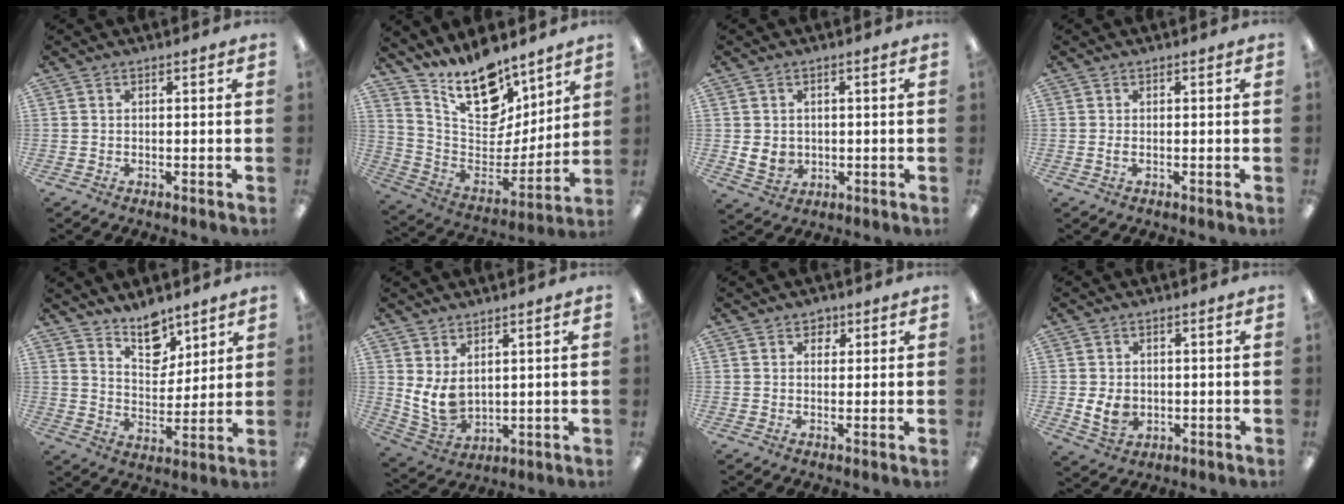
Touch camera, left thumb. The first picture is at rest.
{"total": 18.2, "force": [13.6, 8.9, 8.3], "torque": [-0.145, -0.102, 0.247]}
{"total": 4.6, "force": [0.4, 4.1, 2.0], "torque": [-0.031, -0.004, 0.009]}
{"total": 1.1, "force": [-0.1, 0.5, 1.0], "torque": [-0.019, 0.001, -0.002]}
{"total": 10.2, "force": [8.3, 4.8, 3.4], "torque": [-0.048, -0.056, 0.152]}
{"total": 7.5, "force": [2.8, 4.8, 5.0], "torque": [-0.116, -0.020, 0.053]}
{"total": 2.4, "force": [1.5, 1.8, 0.5], "torque": [0.003, -0.002, 0.024]}
{"total": 5.5, "force": [-0.3, 4.5, 3.3], "torque": [-0.063, -0.004, -0.009]}